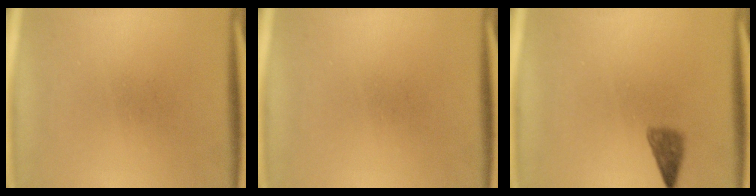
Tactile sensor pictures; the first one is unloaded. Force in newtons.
{"total": 0.0}
{"total": 2.1}